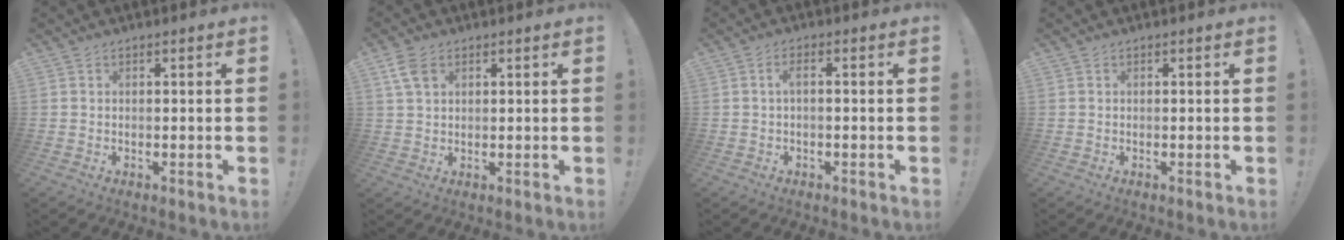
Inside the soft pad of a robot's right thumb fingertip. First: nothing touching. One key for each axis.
{"total": 5.2, "fx": 2.4, "fy": 3.2, "fz": 3.4, "tx": -0.068, "ty": 0.002, "tz": 0.049}
{"total": 2.5, "fx": -0.6, "fy": 0.2, "fz": 2.4, "tx": -0.050, "ty": 0.009, "tz": -0.012}
{"total": 0.0}